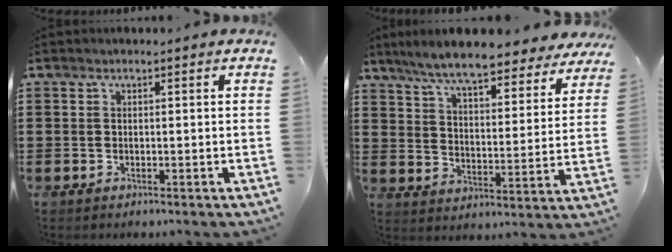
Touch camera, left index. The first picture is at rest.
{"total": 8.2, "force": [7.4, 0.3, 3.5], "torque": [-0.099, -0.042, 0.128]}